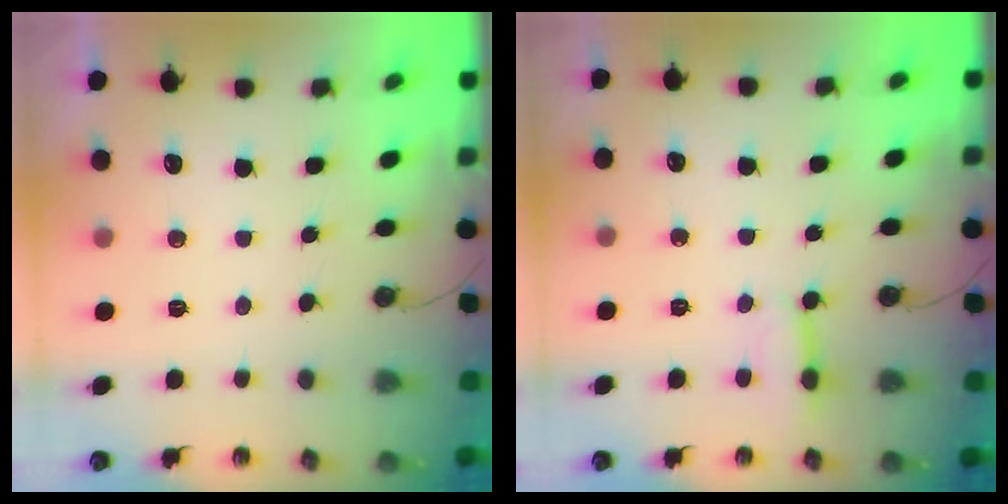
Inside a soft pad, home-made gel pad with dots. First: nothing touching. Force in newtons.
{"total": 2.9, "press": 2.8, "slide": 0.5}